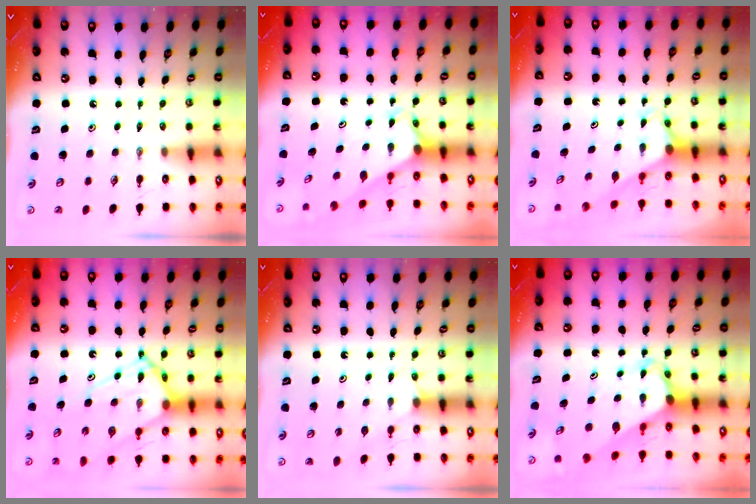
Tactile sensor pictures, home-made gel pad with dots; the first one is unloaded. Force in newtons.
{"total": 2.7, "press": 2.7, "slide": 0.2}
{"total": 2.9, "press": 2.9, "slide": 0.0}
{"total": 16.2, "press": 16.1, "slide": 1.7}
{"total": 3.9, "press": 3.9, "slide": 0.3}
{"total": 3.9, "press": 3.9, "slide": 0.3}